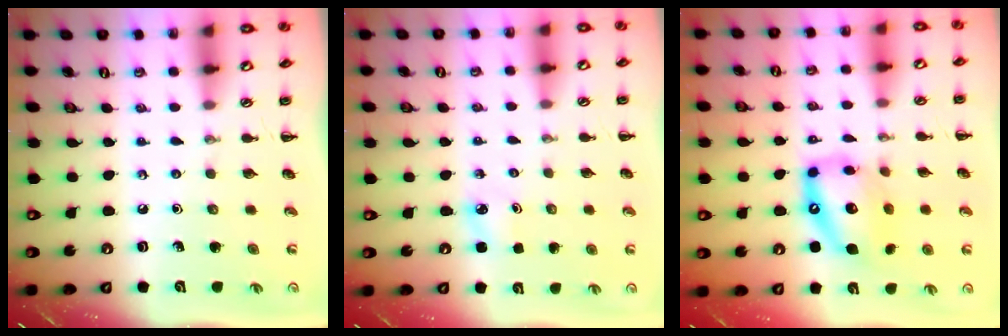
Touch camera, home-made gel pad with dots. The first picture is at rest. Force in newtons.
{"total": 3.3, "press": 3.1, "slide": 1.0}
{"total": 14.2, "press": 13.9, "slide": 3.2}